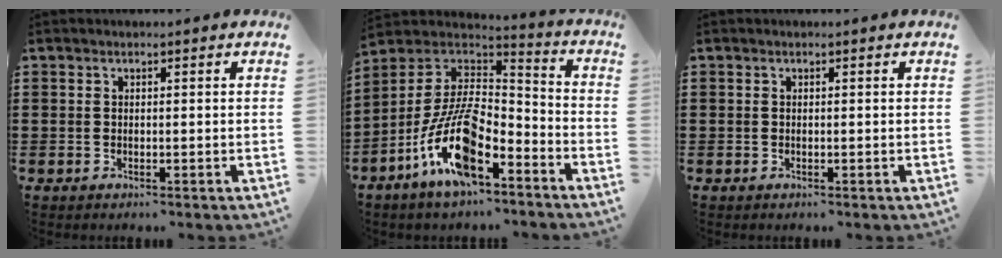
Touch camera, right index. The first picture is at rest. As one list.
[{"total": 14.4, "force": [-7.3, 5.7, 11.0], "torque": [-0.247, 0.006, -0.145]}, {"total": 0.0}]